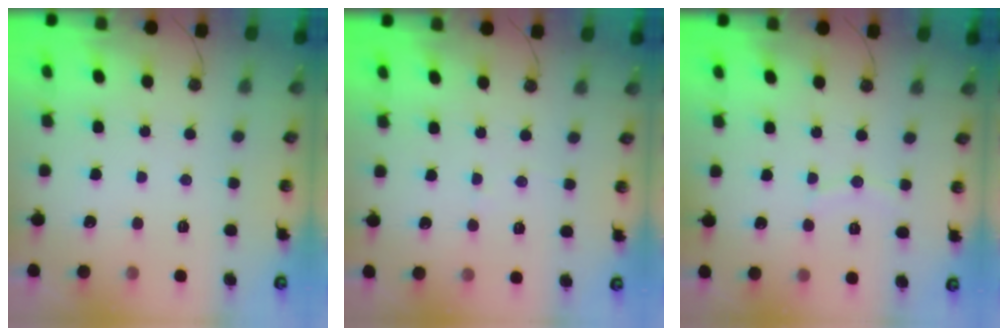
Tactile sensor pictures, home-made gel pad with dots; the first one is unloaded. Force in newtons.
{"total": 4.0, "press": 3.9, "slide": 0.4}
{"total": 5.2, "press": 5.2, "slide": 0.6}